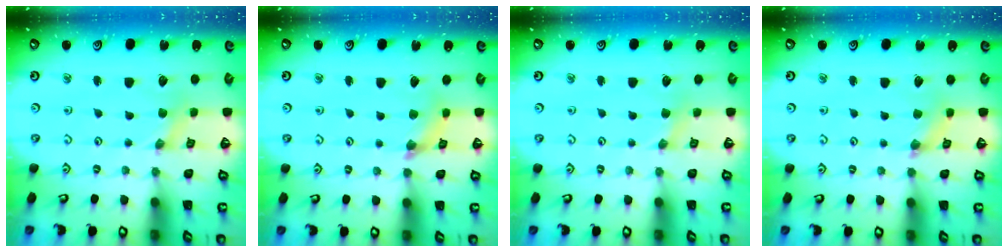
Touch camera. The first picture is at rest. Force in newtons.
{"total": 3.9, "press": 3.9, "slide": 0.4}
{"total": 1.5, "press": 1.5, "slide": 0.3}
{"total": 1.5, "press": 1.5, "slide": 0.3}